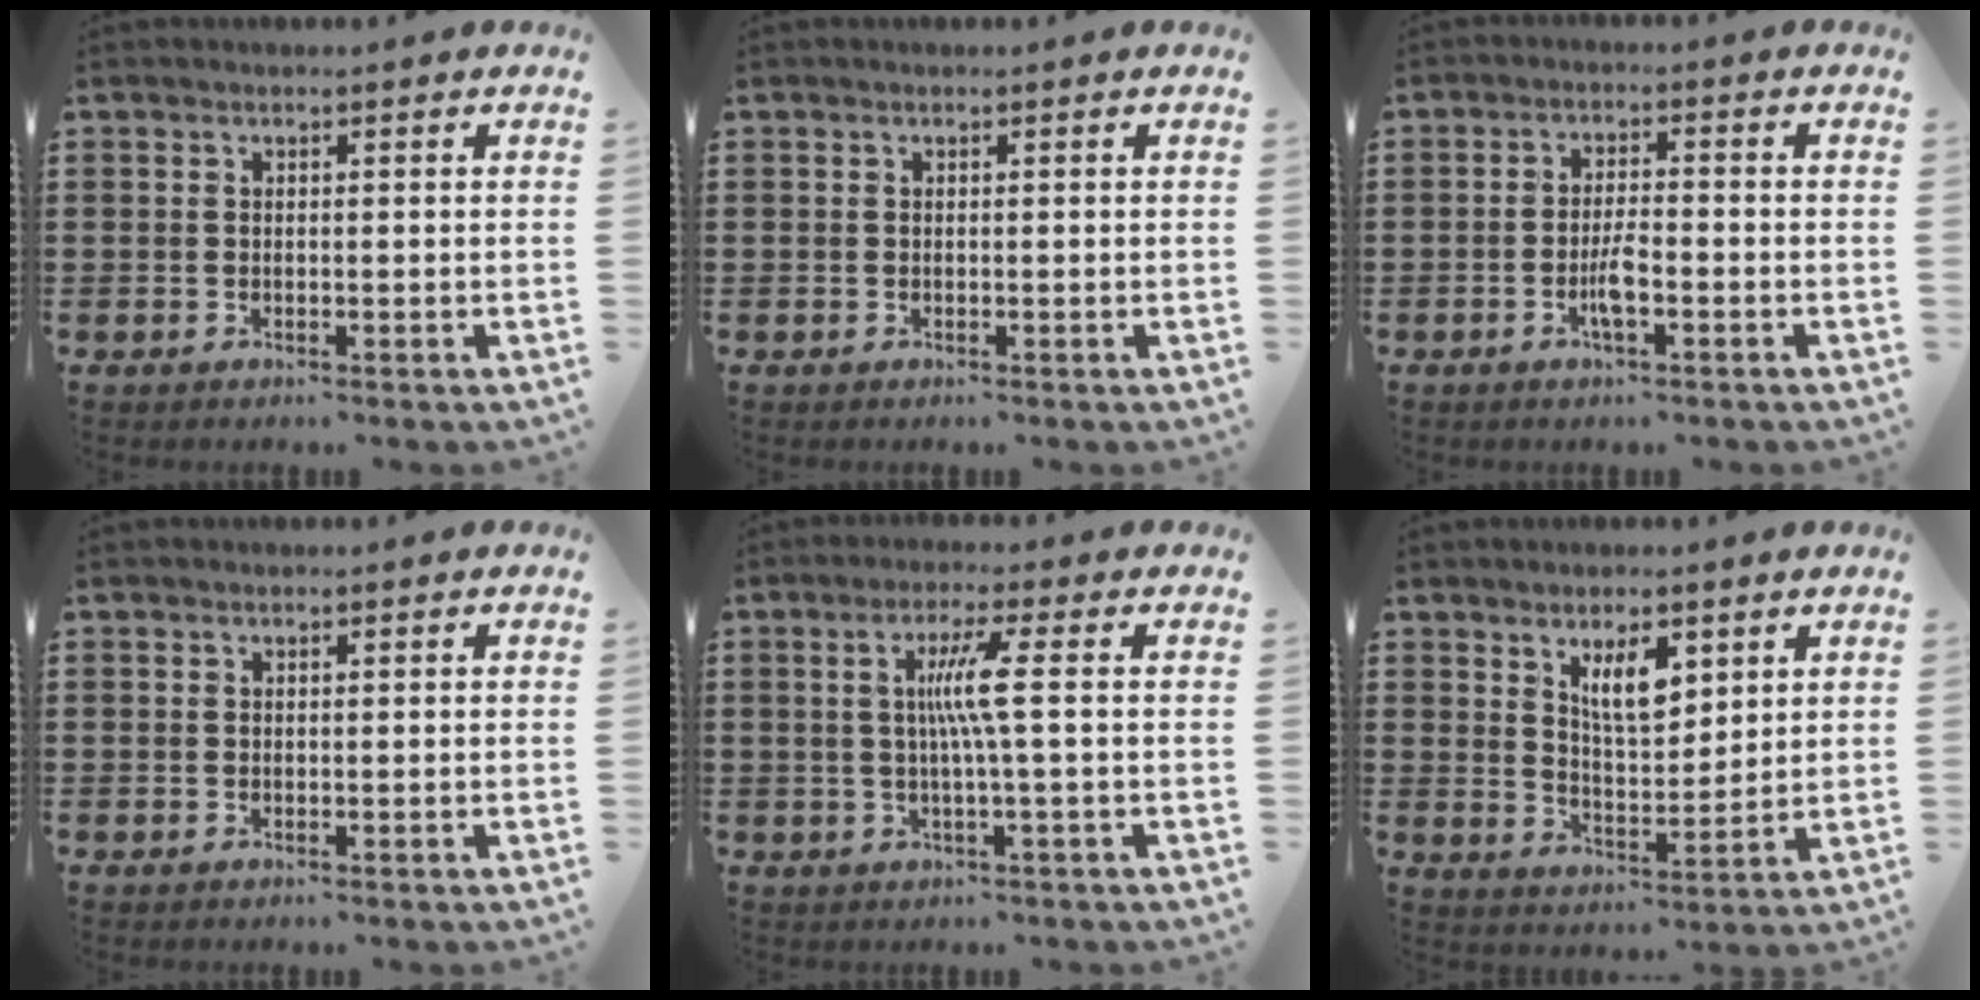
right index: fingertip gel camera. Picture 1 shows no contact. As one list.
[{"total": 0.0}, {"total": 3.6, "force": [-1.5, 0.7, 3.2], "torque": [-0.070, -0.003, -0.032]}, {"total": 0.0}, {"total": 6.0, "force": [0.5, -0.6, 5.9], "torque": [-0.113, -0.006, 0.001]}, {"total": 6.4, "force": [3.3, 2.6, 4.8], "torque": [-0.088, 0.001, 0.055]}]